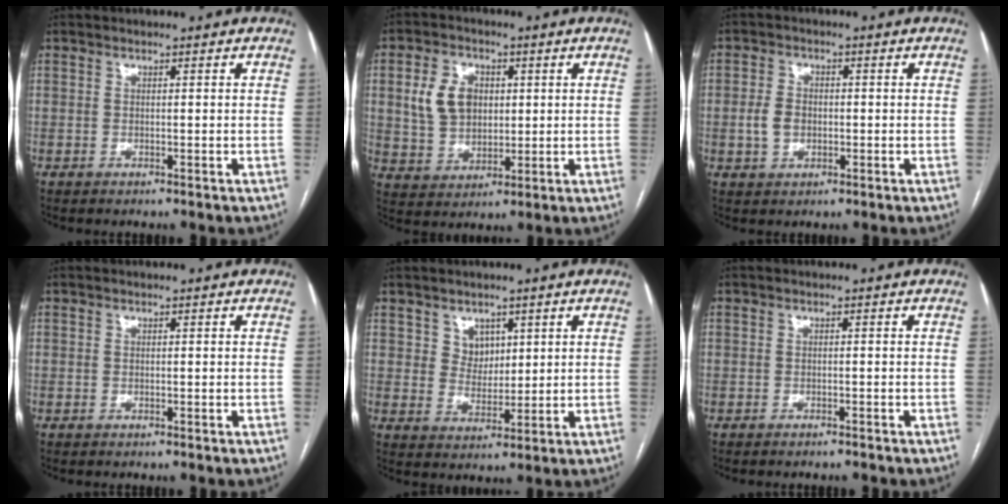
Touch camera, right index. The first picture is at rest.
{"total": 8.9, "force": [1.9, 6.6, 5.6], "torque": [-0.122, 0.021, 0.047]}
{"total": 4.1, "force": [-0.5, 3.0, 2.6], "torque": [-0.057, 0.011, -0.005]}
{"total": 0.0}
{"total": 4.0, "force": [2.0, 3.1, 1.3], "torque": [-0.019, 0.001, 0.041]}
{"total": 1.1, "force": [-1.1, 0.0, 0.2], "torque": [-0.005, -0.003, -0.014]}